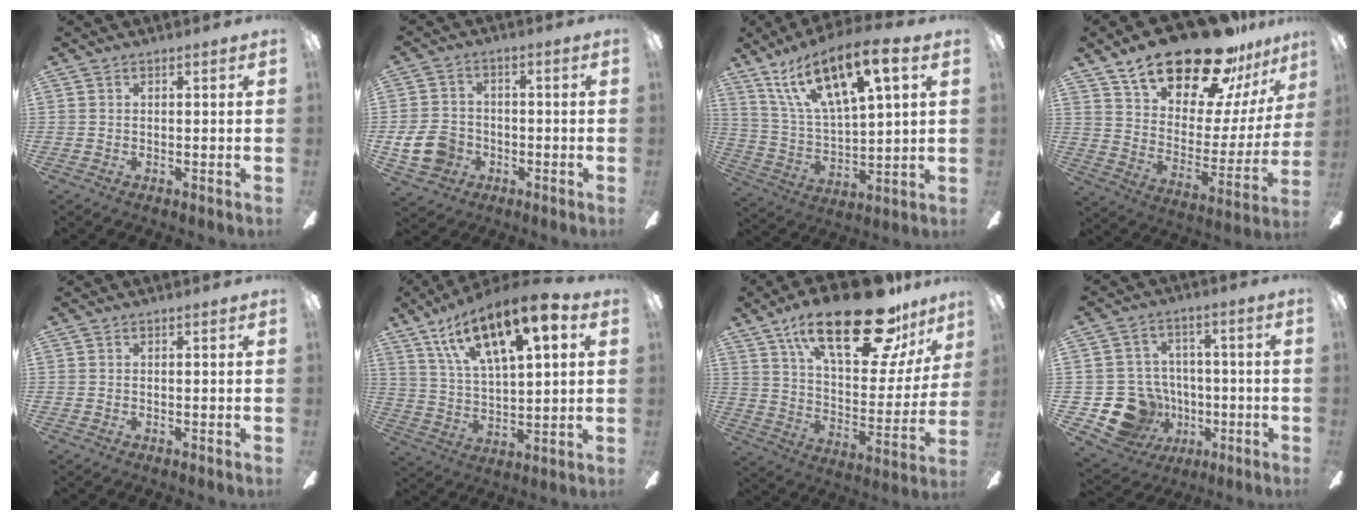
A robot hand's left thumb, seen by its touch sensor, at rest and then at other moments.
{"total": 9.6, "force": [-2.8, 7.9, 4.8], "torque": [-0.112, 0.025, -0.049]}
{"total": 18.6, "force": [12.0, 5.8, 13.0], "torque": [-0.252, -0.055, 0.203]}
{"total": 25.0, "force": [19.5, 9.2, 12.7], "torque": [-0.208, -0.129, 0.341]}
{"total": 0.0}
{"total": 18.3, "force": [11.4, 6.6, 12.7], "torque": [-0.228, -0.046, 0.195]}
{"total": 28.3, "force": [18.3, 10.4, 19.0], "torque": [-0.294, -0.102, 0.302]}
{"total": 14.6, "force": [-4.8, 12.8, 5.1], "torque": [-0.106, 0.035, -0.068]}